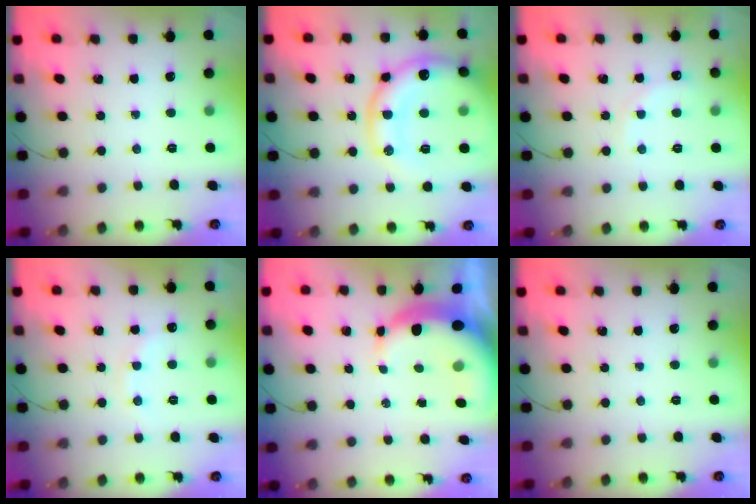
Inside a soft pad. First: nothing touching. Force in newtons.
{"total": 21.9, "press": 21.7, "slide": 3.0}
{"total": 6.6, "press": 6.5, "slide": 1.3}
{"total": 6.3, "press": 6.1, "slide": 1.5}
{"total": 8.8, "press": 8.6, "slide": 1.7}
{"total": 0.0}